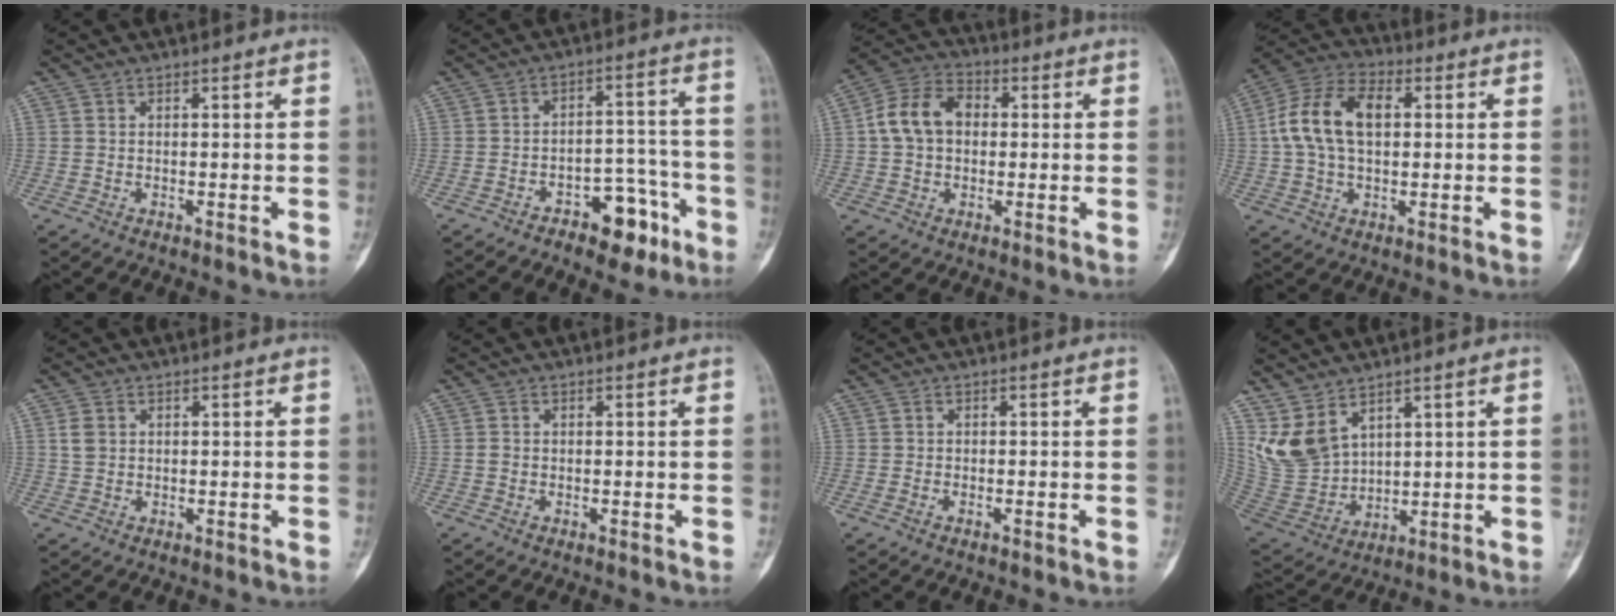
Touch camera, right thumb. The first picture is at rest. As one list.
[{"total": 9.9, "force": [-5.8, 5.2, 6.1], "torque": [-0.053, 0.054, -0.082]}, {"total": 10.2, "force": [0.8, 7.6, 6.7], "torque": [-0.112, 0.031, 0.005]}, {"total": 13.0, "force": [1.6, 7.9, 10.2], "torque": [-0.191, 0.031, 0.024]}, {"total": 2.2, "force": [0.5, 1.8, 1.2], "torque": [-0.023, 0.003, 0.013]}, {"total": 0.8, "force": [-0.1, 0.7, 0.4], "torque": [-0.007, 0.002, -0.002]}, {"total": 0.9, "force": [-0.5, 0.4, 0.7], "torque": [-0.013, 0.009, -0.007]}, {"total": 10.0, "force": [5.7, 6.0, 5.6], "torque": [-0.098, -0.030, 0.143]}]